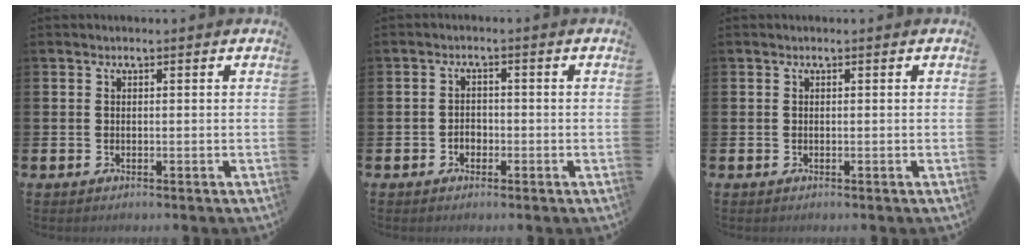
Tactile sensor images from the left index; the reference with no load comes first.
{"total": 1.7, "force": [-0.7, 1.4, 0.6], "torque": [-0.012, 0.003, -0.017]}
{"total": 0.0}